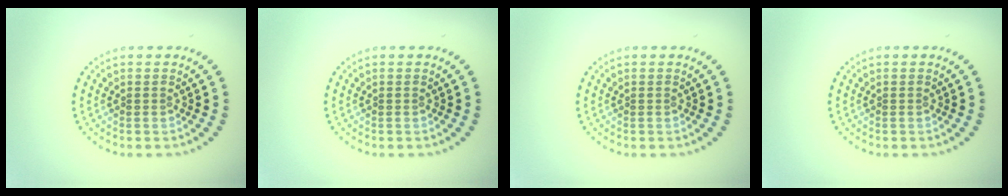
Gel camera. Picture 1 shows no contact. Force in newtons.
{"total": 0.0}
{"total": 0.0}
{"total": 0.0}